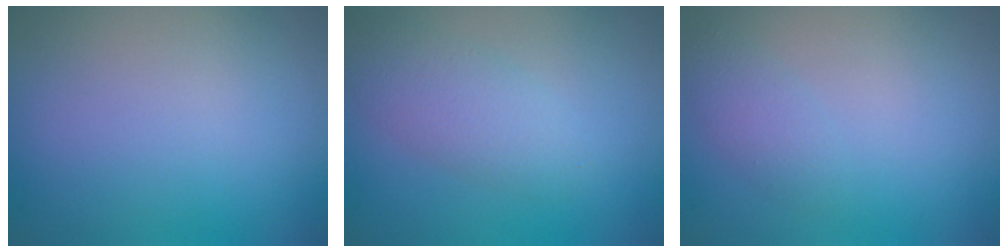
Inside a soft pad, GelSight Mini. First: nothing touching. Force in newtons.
{"total": 3.2, "press": 3.2, "slide": 0.0}
{"total": 1.4, "press": 1.4, "slide": 0.1}